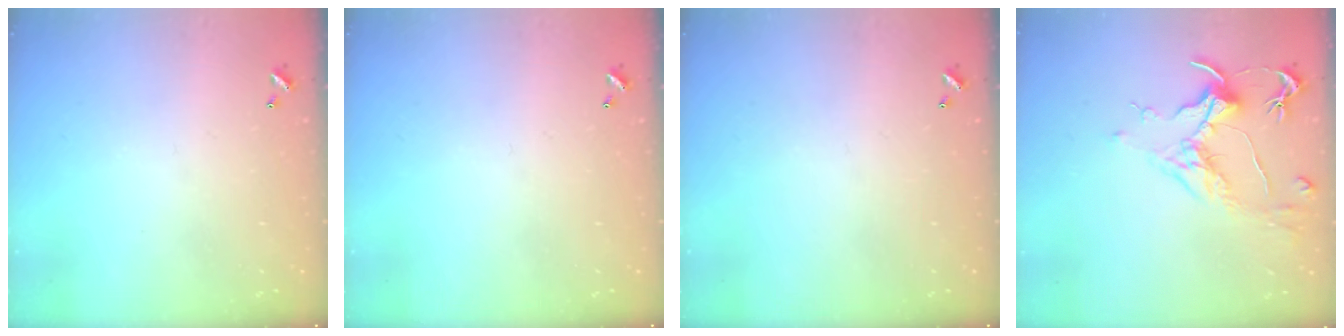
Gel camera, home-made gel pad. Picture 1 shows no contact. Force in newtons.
{"total": 0.0}
{"total": 0.0}
{"total": 1.7, "press": 1.5, "slide": 0.9}